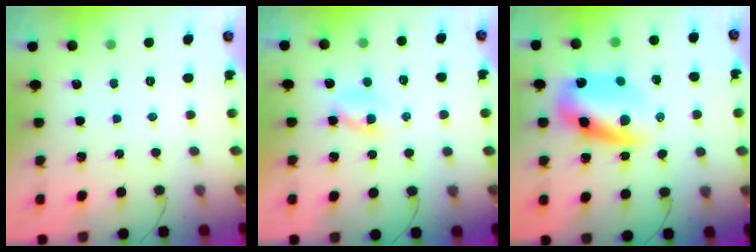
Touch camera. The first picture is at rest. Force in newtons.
{"total": 1.9, "press": 1.7, "slide": 0.9}
{"total": 10.9, "press": 10.6, "slide": 2.4}